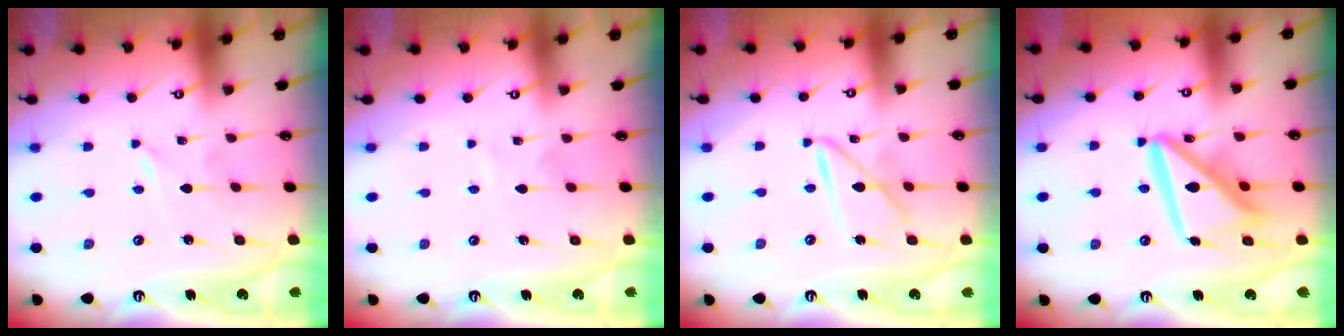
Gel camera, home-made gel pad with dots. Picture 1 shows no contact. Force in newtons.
{"total": 2.2, "press": 2.2, "slide": 0.2}
{"total": 9.8, "press": 9.8, "slide": 0.9}
{"total": 16.0, "press": 15.9, "slide": 2.1}